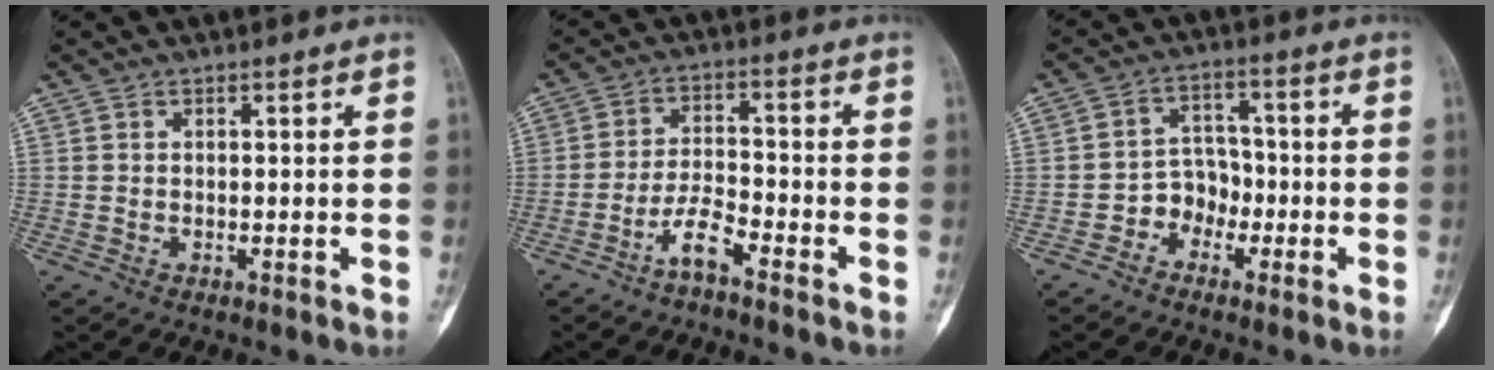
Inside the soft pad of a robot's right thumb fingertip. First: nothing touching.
{"total": 5.0, "force": [-3.7, 1.1, 3.2], "torque": [-0.062, 0.031, -0.073]}
{"total": 5.2, "force": [-2.6, 4.2, 1.7], "torque": [0.005, 0.028, -0.056]}